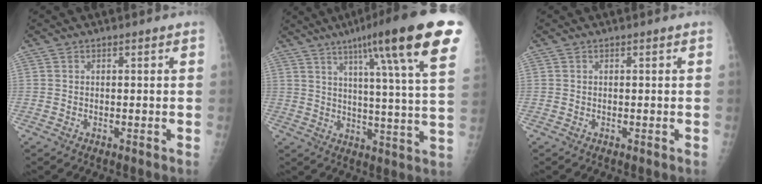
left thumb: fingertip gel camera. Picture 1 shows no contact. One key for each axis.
{"total": 23.5, "fx": 13.0, "fy": 2.3, "fz": 19.4, "tx": -0.271, "ty": -0.029, "tz": 0.171}
{"total": 0.0}